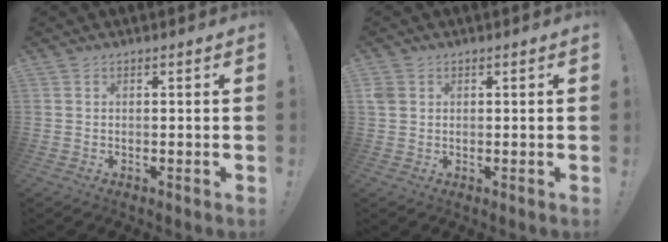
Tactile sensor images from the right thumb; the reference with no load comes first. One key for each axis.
{"total": 2.8, "fx": 1.0, "fy": 2.2, "fz": 1.3, "tx": -0.019, "ty": 0.003, "tz": 0.021}